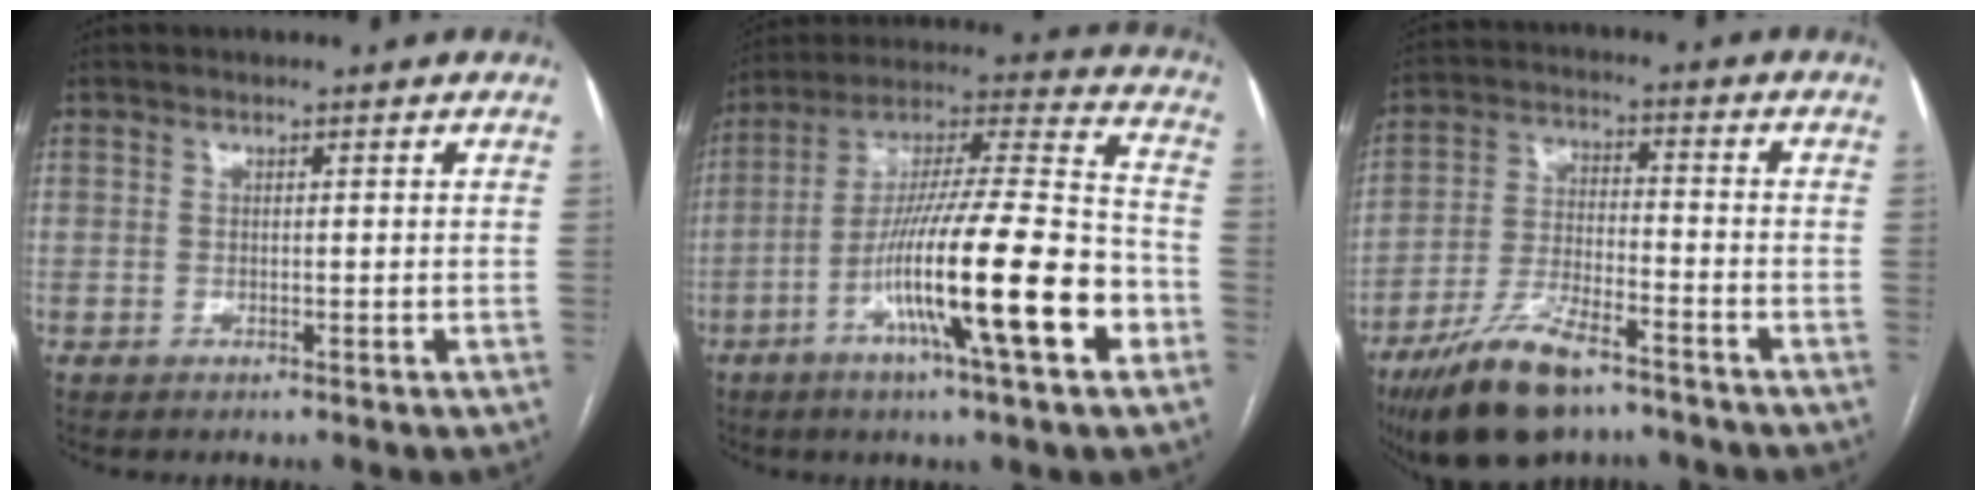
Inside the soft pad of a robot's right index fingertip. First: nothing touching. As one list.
[{"total": 21.5, "force": [-7.7, 1.4, 20.0], "torque": [-0.332, -0.011, -0.132]}, {"total": 12.7, "force": [-8.9, 3.8, 8.2], "torque": [-0.162, -0.017, -0.161]}]